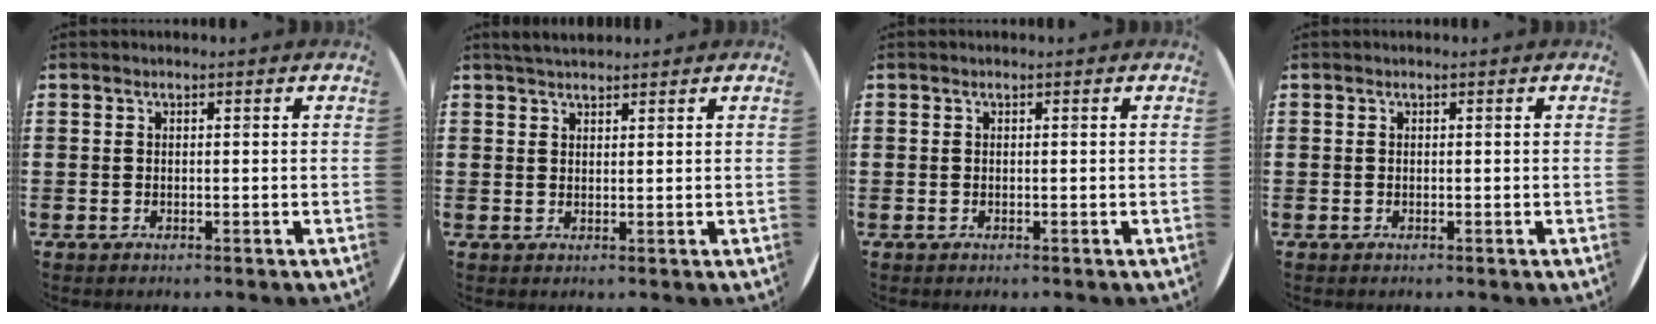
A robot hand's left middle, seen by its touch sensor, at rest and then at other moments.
{"total": 2.2, "force": [2.2, 0.5, 0.5], "torque": [-0.011, 0.002, 0.041]}
{"total": 0.0}
{"total": 0.0}